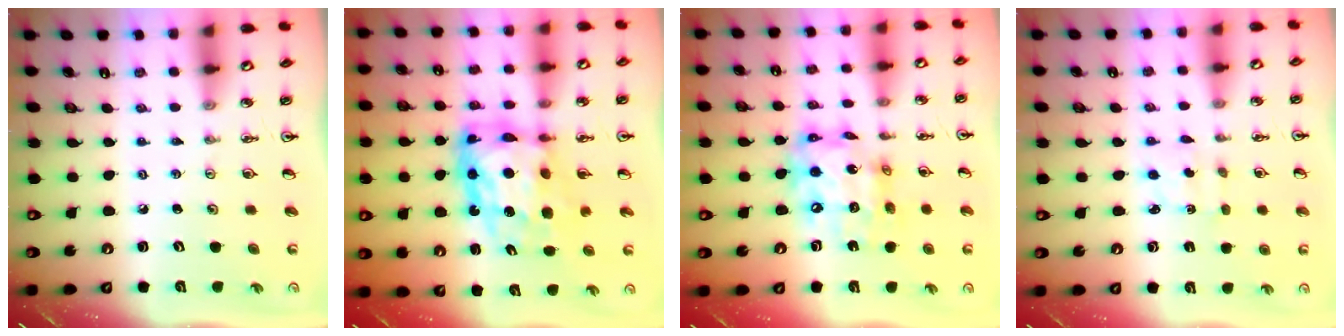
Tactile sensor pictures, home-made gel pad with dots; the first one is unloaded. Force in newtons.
{"total": 14.8, "press": 14.7, "slide": 1.3}
{"total": 14.8, "press": 14.7, "slide": 1.2}
{"total": 2.1, "press": 2.0, "slide": 0.7}